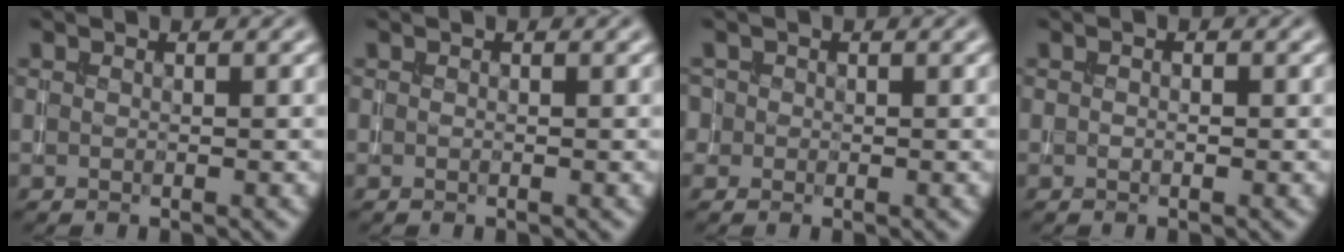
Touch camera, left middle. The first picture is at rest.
{"total": 0.0}
{"total": 0.8, "force": [0.0, 0.8, -0.3], "torque": [0.015, -0.002, -0.005]}
{"total": 0.6, "force": [0.0, 0.3, 0.6], "torque": [-0.003, -0.002, -0.003]}